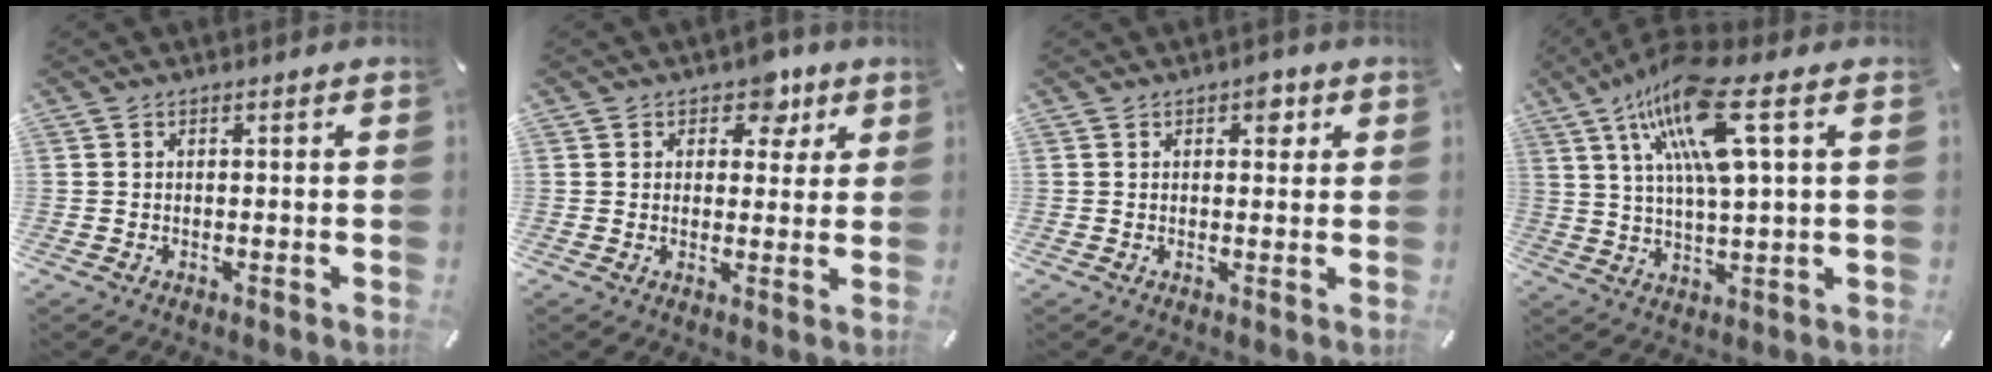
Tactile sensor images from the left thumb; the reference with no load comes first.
{"total": 6.4, "force": [3.5, 4.7, 2.6], "torque": [-0.014, -0.019, 0.053]}
{"total": 3.3, "force": [1.6, 2.1, 2.0], "torque": [-0.003, -0.009, 0.017]}
{"total": 16.4, "force": [7.2, 3.7, 14.3], "torque": [-0.284, -0.015, 0.112]}